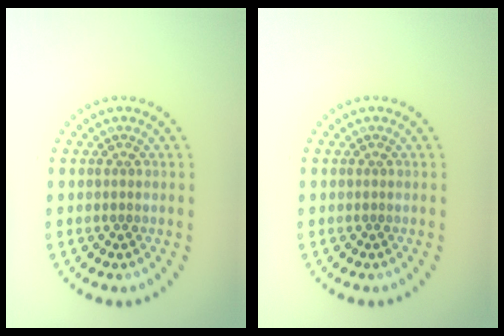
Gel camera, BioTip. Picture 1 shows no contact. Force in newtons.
{"total": 0.0}